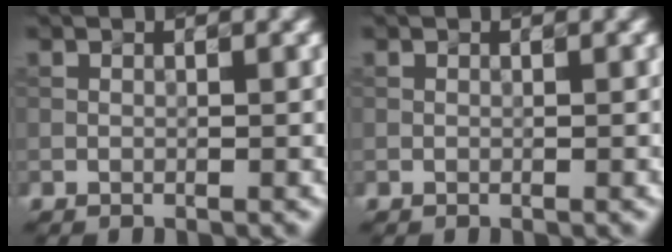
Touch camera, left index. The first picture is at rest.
{"total": 0.0}